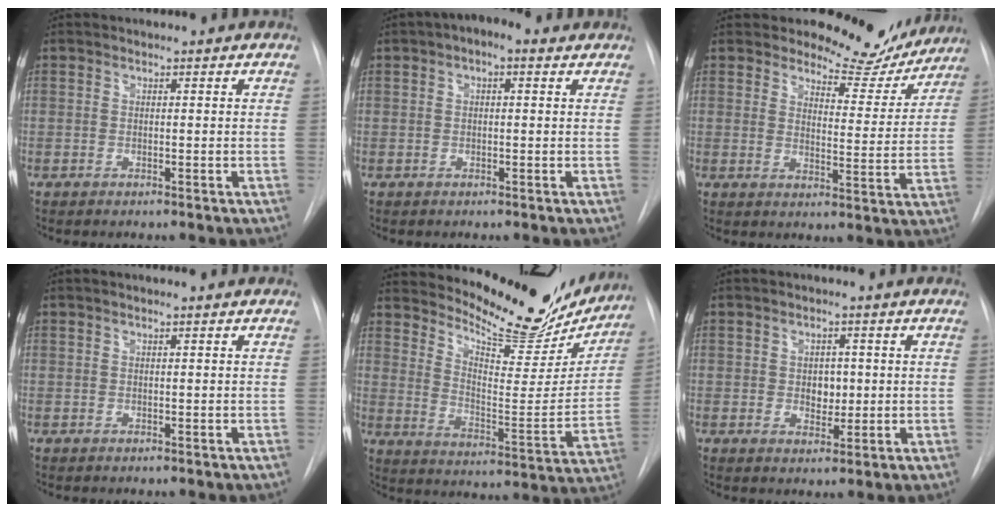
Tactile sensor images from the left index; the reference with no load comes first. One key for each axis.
{"total": 4.1, "fx": 2.2, "fy": 1.6, "fz": 3.0, "tx": -0.054, "ty": 0.027, "tz": 0.029}
{"total": 10.4, "fx": 9.8, "fy": 3.4, "fz": 1.3, "tx": -0.002, "ty": -0.034, "tz": 0.115}
{"total": 0.8, "fx": 0.5, "fy": -0.1, "fz": 0.6, "tx": -0.015, "ty": 0.003, "tz": 0.011}
{"total": 20.7, "fx": 18.7, "fy": 5.4, "fz": 7.0, "tx": -0.104, "ty": -0.048, "tz": 0.255}
{"total": 3.2, "fx": 0.3, "fy": 2.3, "fz": 2.2, "tx": -0.029, "ty": -0.001, "tz": 0.010}